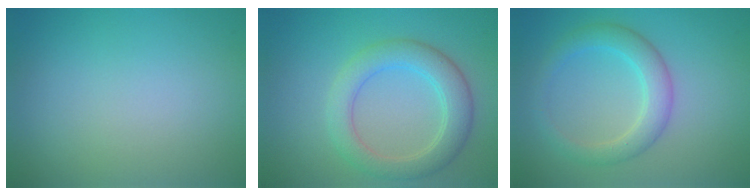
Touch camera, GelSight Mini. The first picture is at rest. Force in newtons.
{"total": 4.4, "press": 4.4, "slide": 0.1}
{"total": 3.4, "press": 3.4, "slide": 0.2}